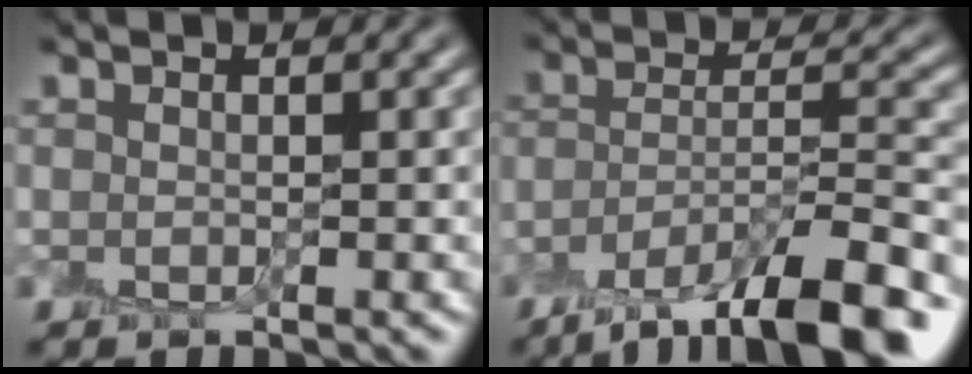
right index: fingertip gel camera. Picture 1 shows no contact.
{"total": 10.3, "force": [-7.1, 2.6, 6.9], "torque": [-0.103, 0.004, -0.124]}